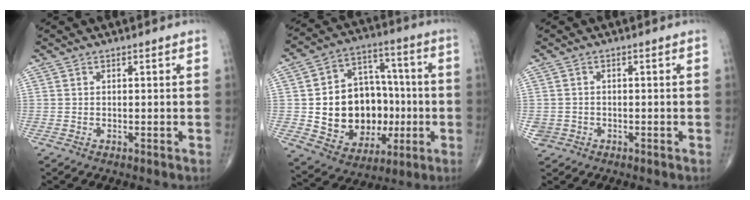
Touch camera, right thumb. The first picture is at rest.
{"total": 20.4, "force": [-1.9, 15.4, 13.2], "torque": [-0.161, 0.031, -0.007]}
{"total": 2.1, "force": [-0.6, 2.0, 0.3], "torque": [-0.001, 0.007, -0.006]}